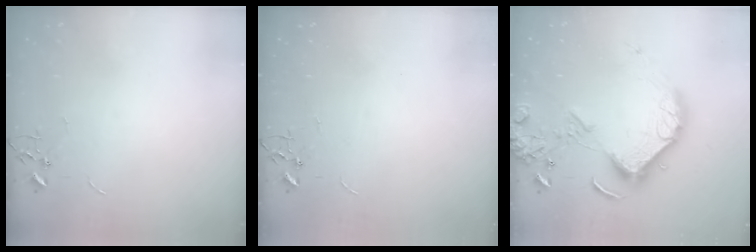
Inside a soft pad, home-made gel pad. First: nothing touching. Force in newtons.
{"total": 0.0}
{"total": 16.3, "press": 16.1, "slide": 2.7}